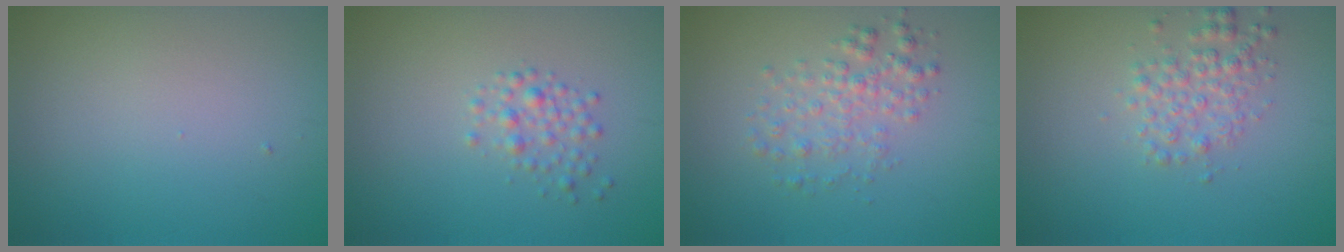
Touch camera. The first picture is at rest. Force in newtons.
{"total": 1.8, "press": 1.8, "slide": 0.0}
{"total": 2.6, "press": 2.6, "slide": 0.1}
{"total": 2.5, "press": 2.5, "slide": 0.0}